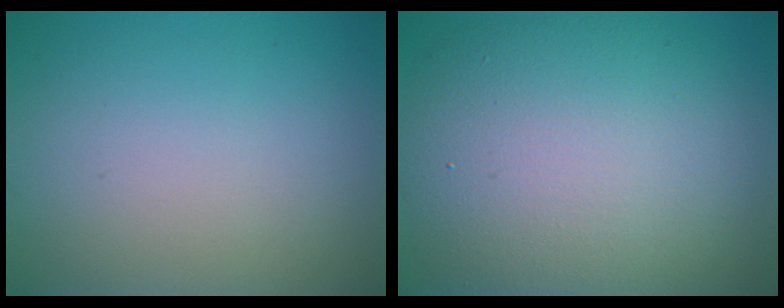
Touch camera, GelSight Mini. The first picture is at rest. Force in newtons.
{"total": 12.4, "press": 12.4, "slide": 0.6}